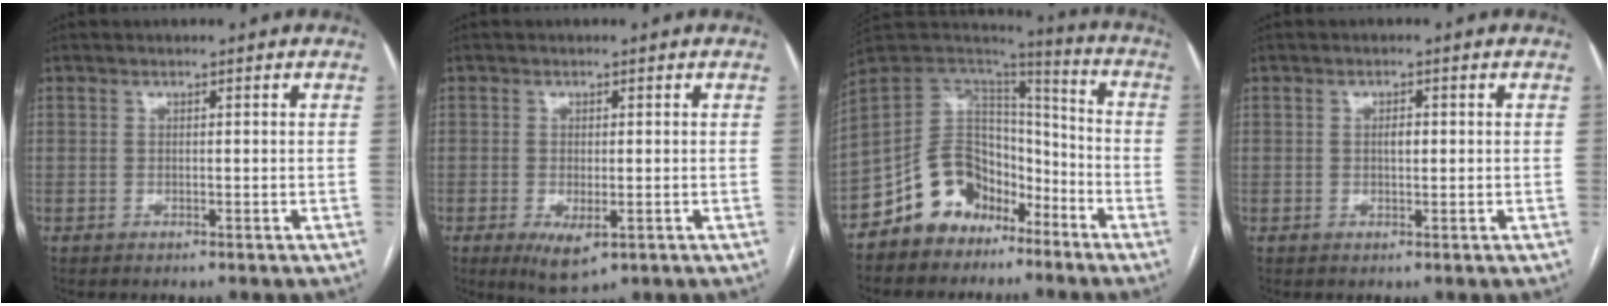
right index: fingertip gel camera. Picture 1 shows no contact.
{"total": 4.5, "force": [-1.7, 1.8, 3.7], "torque": [-0.059, -0.009, -0.015]}
{"total": 12.7, "force": [-8.1, 9.2, 3.6], "torque": [-0.066, 0.077, -0.142]}
{"total": 1.5, "force": [0.1, 0.6, 1.4], "torque": [-0.023, 0.002, 0.003]}